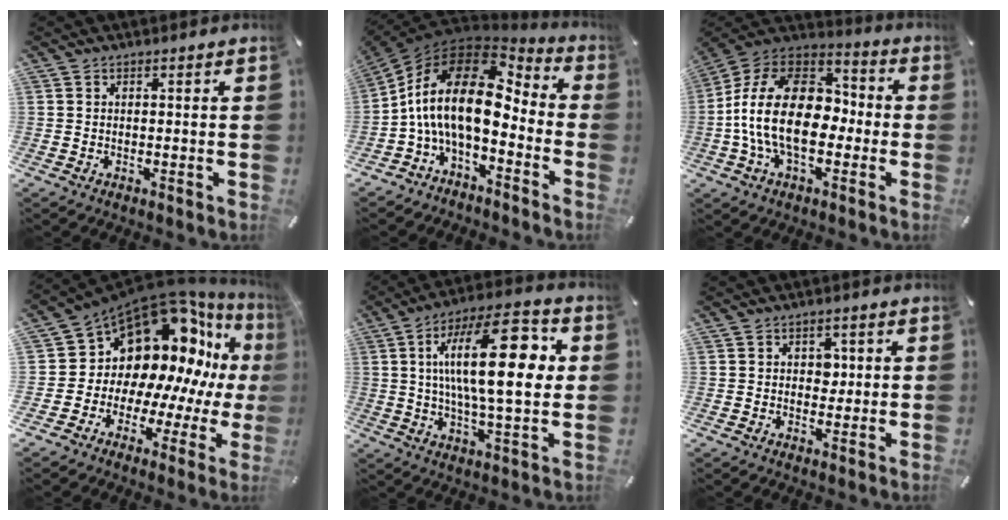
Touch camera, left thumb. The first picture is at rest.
{"total": 17.7, "force": [-0.6, 9.9, 14.7], "torque": [-0.324, -0.004, -0.014]}
{"total": 20.5, "force": [-3.6, 13.2, 15.2], "torque": [-0.293, 0.026, -0.059]}
{"total": 16.5, "force": [9.0, 11.5, 7.9], "torque": [-0.113, -0.113, 0.174]}
{"total": 22.3, "force": [4.6, 7.9, 20.3], "torque": [-0.363, -0.007, 0.056]}
{"total": 3.0, "force": [0.3, 2.4, 1.7], "torque": [-0.013, -0.003, -0.003]}